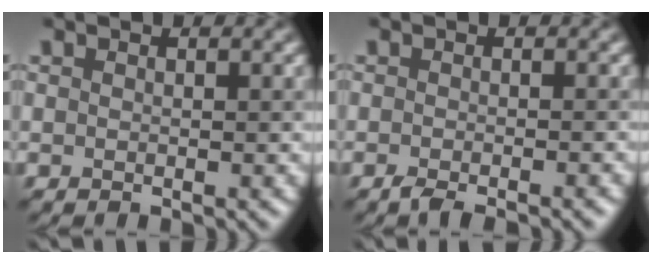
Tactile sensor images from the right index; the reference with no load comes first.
{"total": 2.1, "force": [-1.7, 0.2, 1.2], "torque": [-0.021, -0.002, -0.031]}